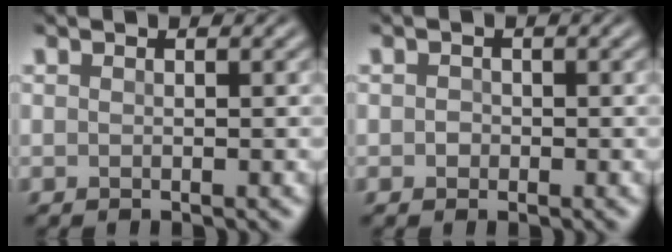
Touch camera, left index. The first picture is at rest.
{"total": 0.8, "force": [0.0, 0.8, 0.3], "torque": [-0.002, -0.004, -0.004]}